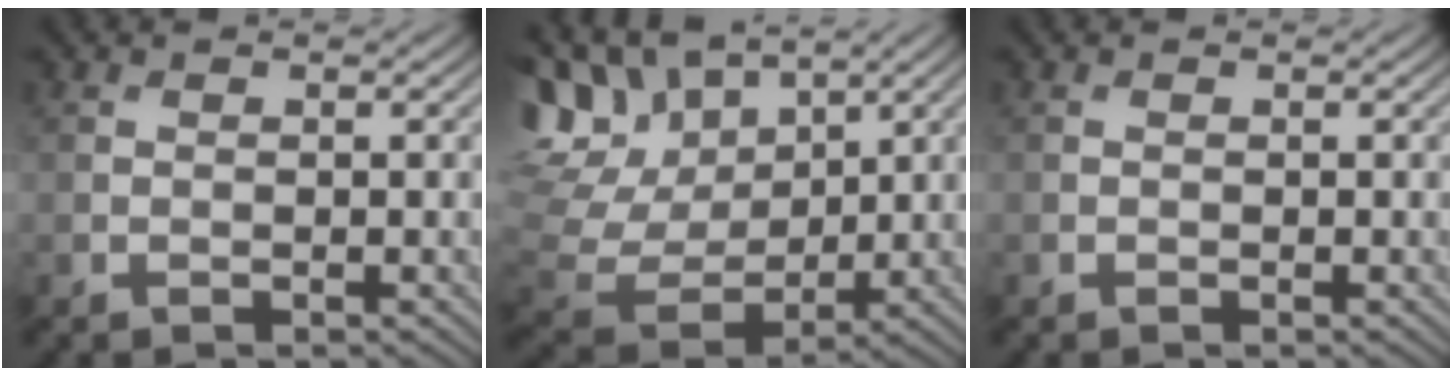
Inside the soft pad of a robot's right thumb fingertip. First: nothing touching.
{"total": 13.2, "force": [6.7, 8.2, 7.9], "torque": [-0.211, 0.029, 0.134]}
{"total": 0.0}